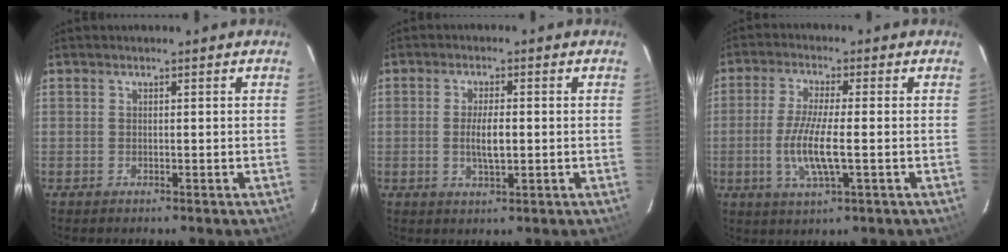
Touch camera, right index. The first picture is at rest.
{"total": 4.5, "force": [-0.4, 1.3, 4.3], "torque": [-0.081, -0.003, -0.005]}
{"total": 8.7, "force": [-1.7, 1.4, 8.4], "torque": [-0.171, -0.009, -0.035]}